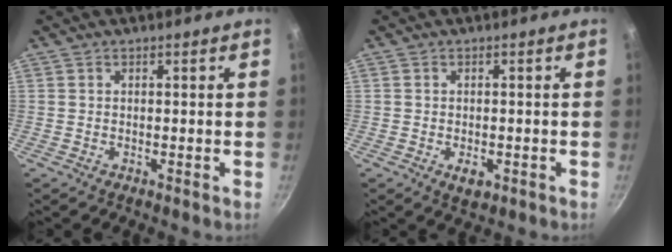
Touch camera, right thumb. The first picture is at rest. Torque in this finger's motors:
{"motor_torque": [-0.16, 0.05, 0.09, 0.39, 0.06]}